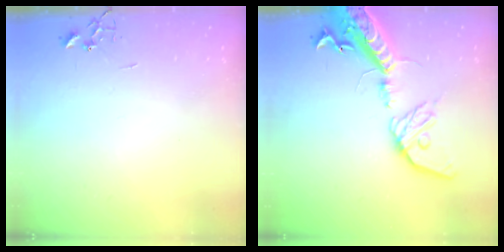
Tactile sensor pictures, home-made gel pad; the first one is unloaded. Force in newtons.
{"total": 20.9, "press": 20.4, "slide": 4.4}